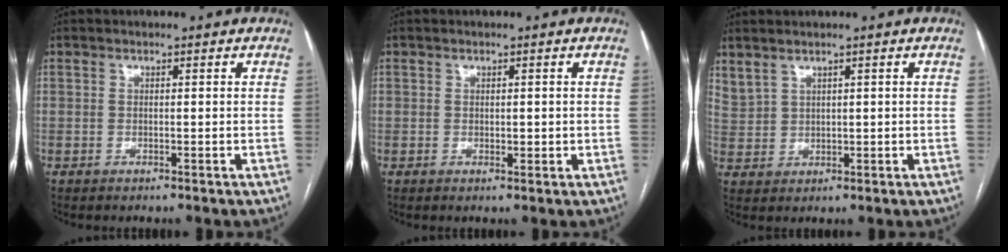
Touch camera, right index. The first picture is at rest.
{"total": 1.4, "force": [0.1, 1.0, 1.0], "torque": [-0.012, 0.001, 0.004]}
{"total": 3.9, "force": [3.1, 1.9, 1.3], "torque": [-0.035, 0.008, 0.077]}